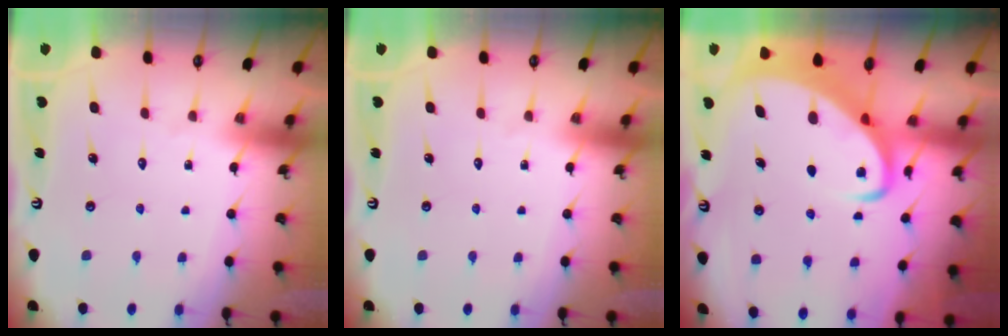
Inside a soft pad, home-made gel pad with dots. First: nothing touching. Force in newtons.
{"total": 0.0}
{"total": 3.8, "press": 3.8, "slide": 0.5}